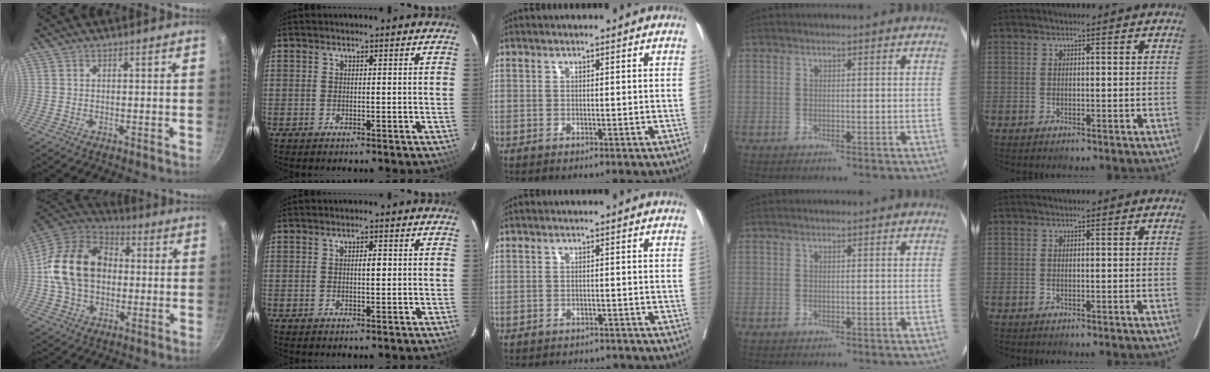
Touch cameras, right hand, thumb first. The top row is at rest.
{"thumb": {"total": 18.9, "force": [0.2, 13.8, 12.9], "torque": [-0.218, 0.026, -0.002]}, "index": {"total": 1.7, "force": [0.1, 0.6, 1.6], "torque": [-0.030, 0.002, 0.001]}, "middle": {"total": 8.1, "force": [-7.5, 2.4, 1.6], "torque": [-0.021, 0.005, -0.092]}}